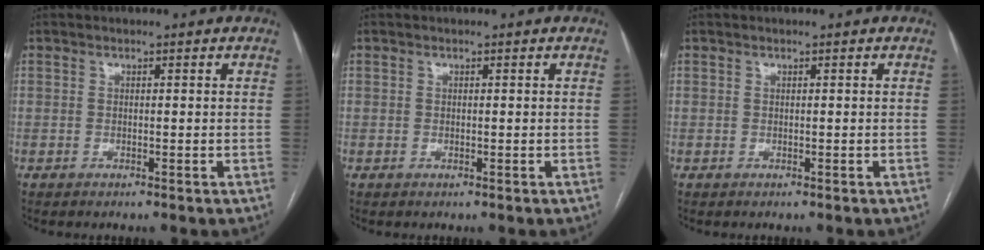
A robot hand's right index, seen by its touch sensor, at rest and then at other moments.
{"total": 0.0}
{"total": 0.0}